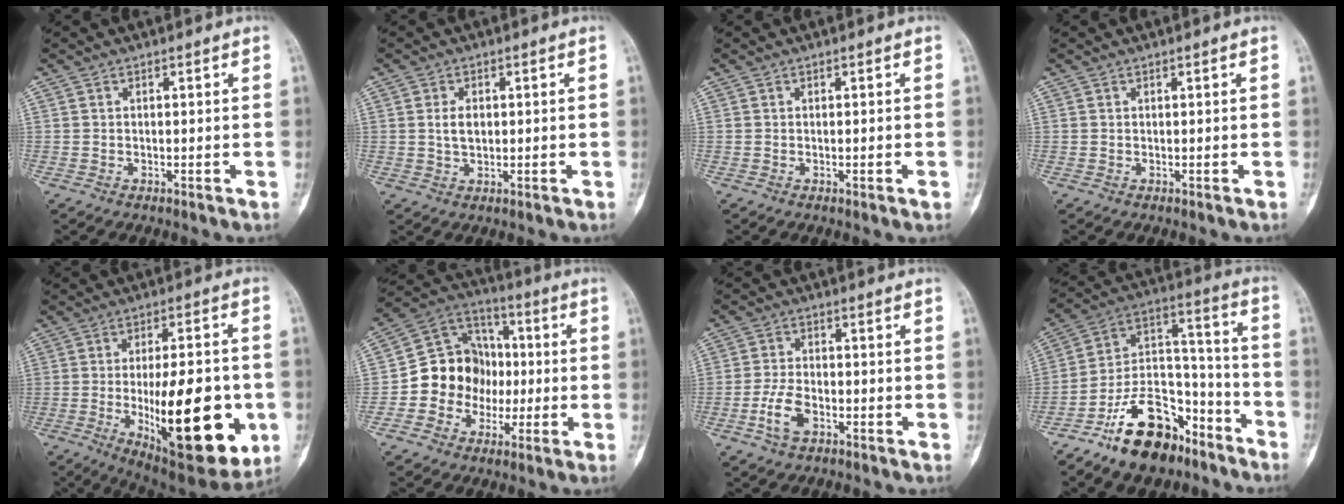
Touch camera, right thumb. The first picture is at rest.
{"total": 1.6, "force": [0.2, 1.0, 1.2], "torque": [-0.018, -0.001, 0.005]}
{"total": 1.5, "force": [-0.4, 0.2, 1.4], "torque": [-0.025, 0.000, -0.004]}
{"total": 0.0}
{"total": 24.7, "force": [-5.4, 9.2, 22.2], "torque": [-0.299, -0.007, -0.060]}
{"total": 14.6, "force": [-1.7, 12.8, 6.7], "torque": [-0.057, 0.041, -0.036]}
{"total": 5.5, "force": [-2.5, 3.1, 3.8], "torque": [-0.078, 0.015, -0.052]}
{"total": 18.7, "force": [-12.4, 10.2, 9.7], "torque": [-0.125, 0.107, -0.214]}